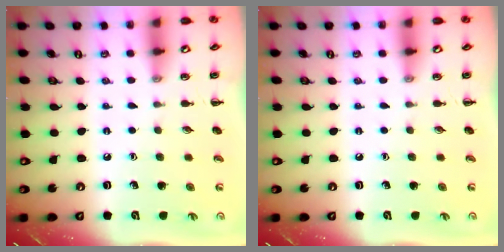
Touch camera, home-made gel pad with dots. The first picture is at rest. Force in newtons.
{"total": 0.0}